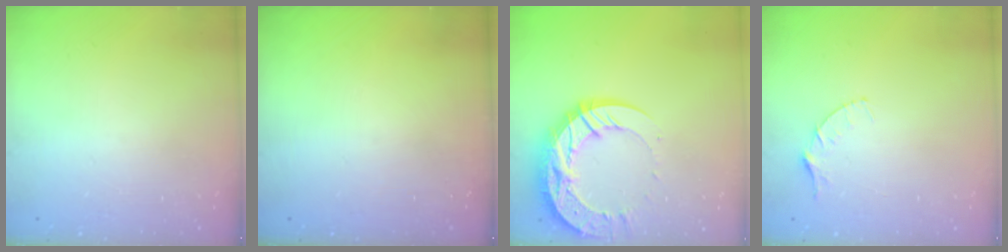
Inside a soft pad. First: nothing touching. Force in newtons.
{"total": 0.0}
{"total": 18.7, "press": 18.6, "slide": 1.8}
{"total": 4.1, "press": 4.0, "slide": 0.4}